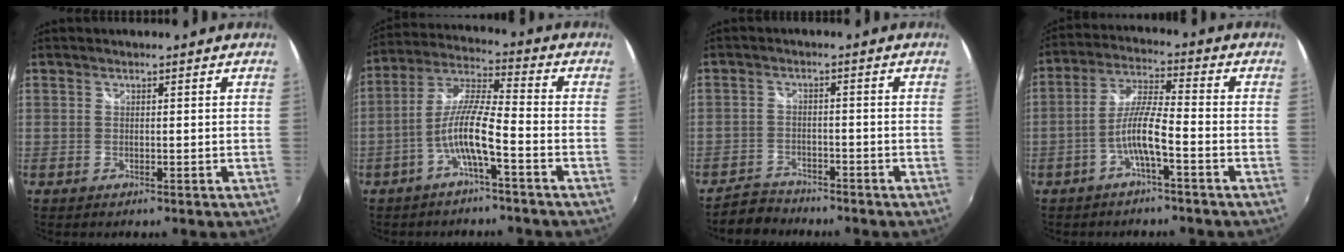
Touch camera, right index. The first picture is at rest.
{"total": 8.7, "force": [-3.9, 0.5, 7.7], "torque": [-0.173, 0.010, -0.075]}
{"total": 5.4, "force": [-5.0, 2.0, 0.5], "torque": [-0.033, 0.000, -0.090]}
{"total": 6.8, "force": [-3.3, 0.3, 5.9], "torque": [-0.128, 0.009, -0.062]}